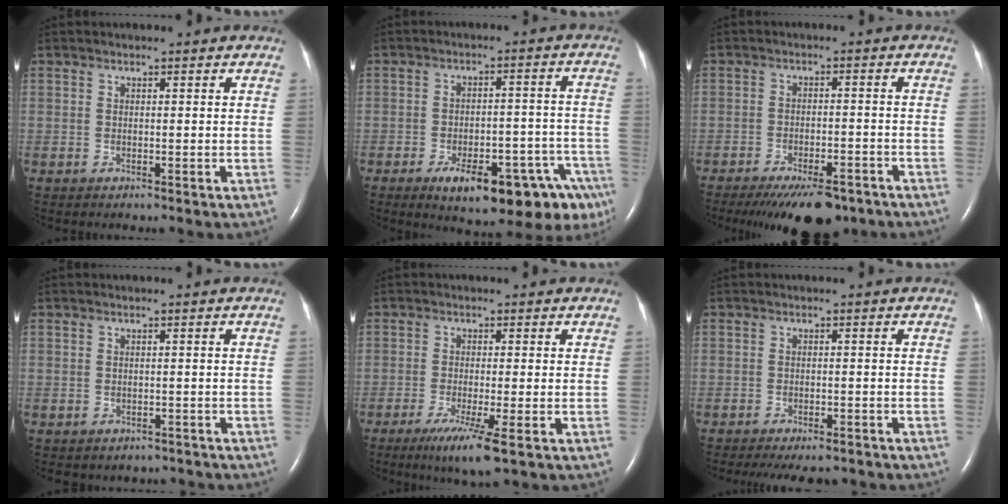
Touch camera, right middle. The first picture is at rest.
{"total": 17.7, "force": [-11.2, 6.0, 12.3], "torque": [-0.086, 0.032, -0.146]}
{"total": 11.2, "force": [-8.5, 3.7, 6.3], "torque": [-0.092, -0.009, -0.127]}
{"total": 3.5, "force": [-3.0, 1.8, 0.2], "torque": [-0.007, 0.012, -0.035]}
{"total": 6.1, "force": [-3.3, -0.2, 5.1], "torque": [-0.095, -0.022, -0.058]}
{"total": 9.2, "force": [-8.1, 2.5, 3.6], "torque": [-0.051, -0.010, -0.102]}